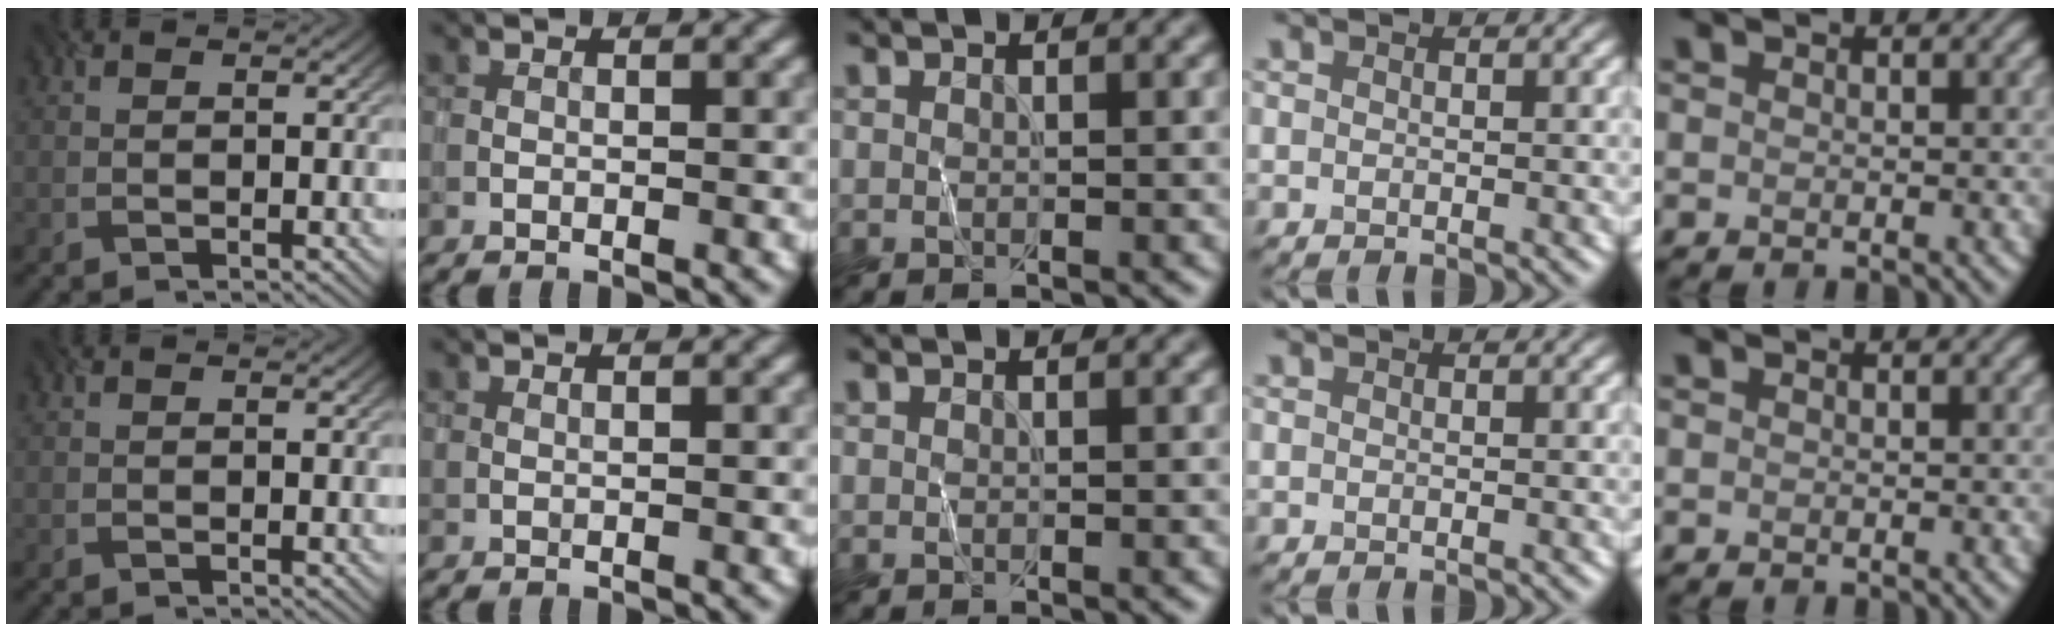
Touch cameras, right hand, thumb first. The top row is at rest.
{}